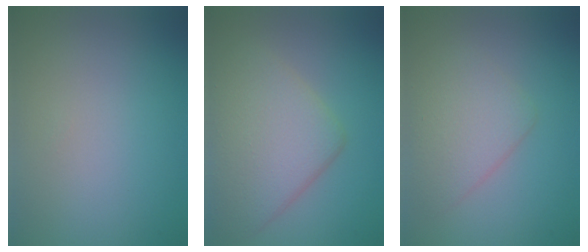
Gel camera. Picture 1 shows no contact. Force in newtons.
{"total": 6.7, "press": 6.7, "slide": 0.2}
{"total": 3.2, "press": 3.2, "slide": 0.2}